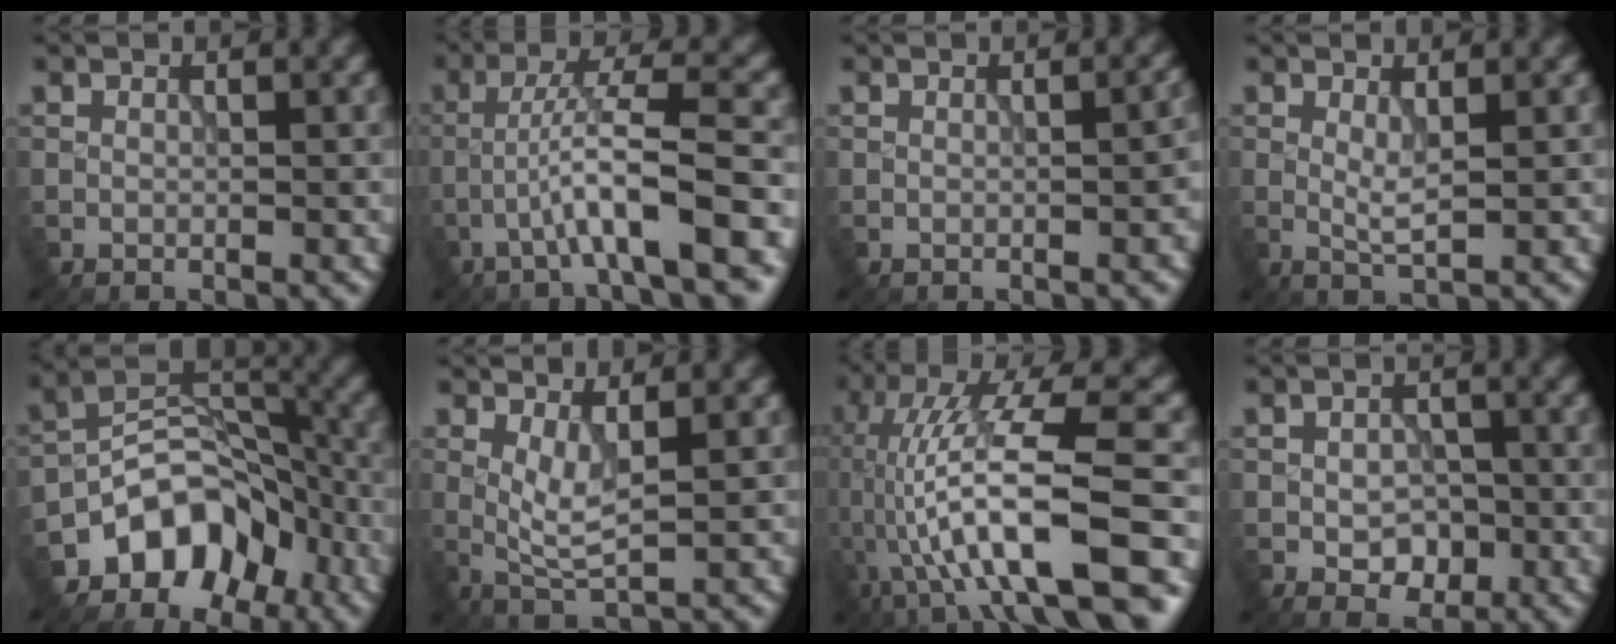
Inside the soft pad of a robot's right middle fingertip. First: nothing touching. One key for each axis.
{"total": 7.3, "fx": -3.0, "fy": 0.7, "fz": 6.6, "tx": -0.110, "ty": 0.020, "tz": -0.055}
{"total": 2.1, "fx": -0.3, "fy": 0.8, "fz": 1.9, "tx": -0.018, "ty": -0.003, "tz": 0.006}
{"total": 1.7, "fx": 0.4, "fy": 0.3, "fz": 1.6, "tx": -0.034, "ty": -0.006, "tz": 0.010}
{"total": 7.2, "fx": -4.7, "fy": 4.6, "fz": 3.0, "tx": -0.016, "ty": 0.007, "tz": -0.088}
{"total": 2.8, "fx": 0.7, "fy": 0.6, "fz": 2.6, "tx": -0.054, "ty": -0.010, "tz": 0.019}
{"total": 14.0, "fx": -2.7, "fy": 3.8, "fz": 13.2, "tx": -0.225, "ty": 0.024, "tz": -0.039}
{"total": 3.3, "fx": -0.9, "fy": 2.4, "fz": 2.2, "tx": -0.033, "ty": -0.006, "tz": -0.013}